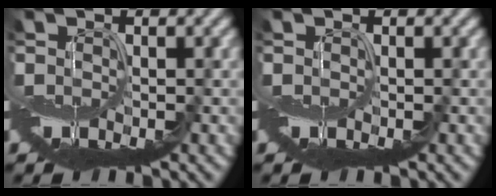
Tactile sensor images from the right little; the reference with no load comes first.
{"total": 0.0}